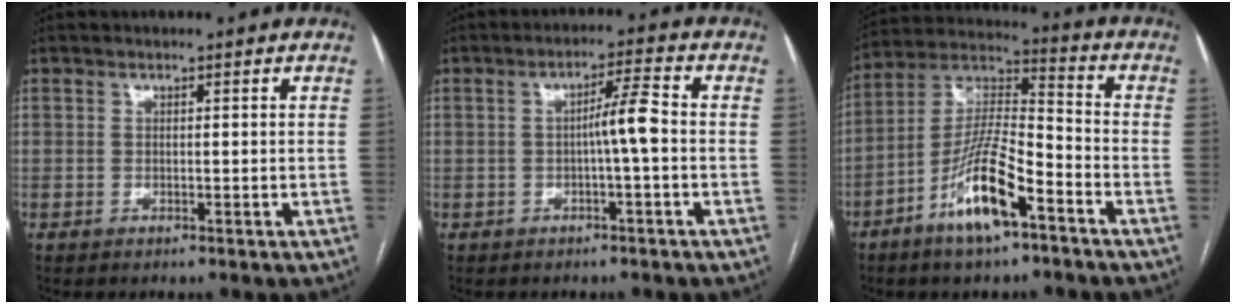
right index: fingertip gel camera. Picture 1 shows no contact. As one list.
[{"total": 4.6, "force": [-0.5, 0.0, 4.5], "torque": [-0.073, 0.011, -0.006]}, {"total": 13.2, "force": [-6.8, 2.9, 10.9], "torque": [-0.217, 0.002, -0.125]}]